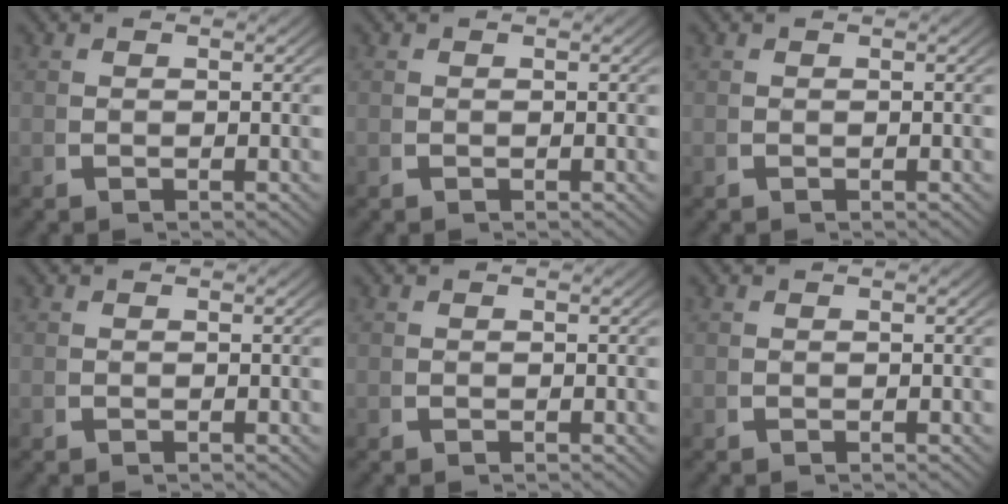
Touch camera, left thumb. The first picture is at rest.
{"total": 0.0}
{"total": 0.0}
{"total": 0.0}
{"total": 0.0}
{"total": 0.0}